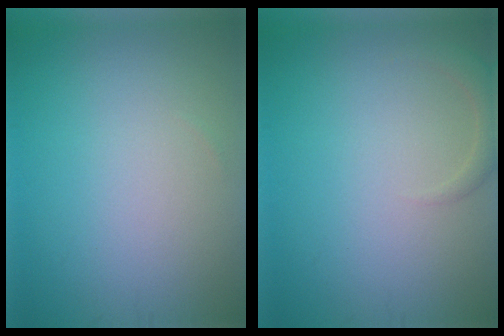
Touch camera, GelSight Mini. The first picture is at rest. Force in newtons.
{"total": 1.5, "press": 1.5, "slide": 0.2}